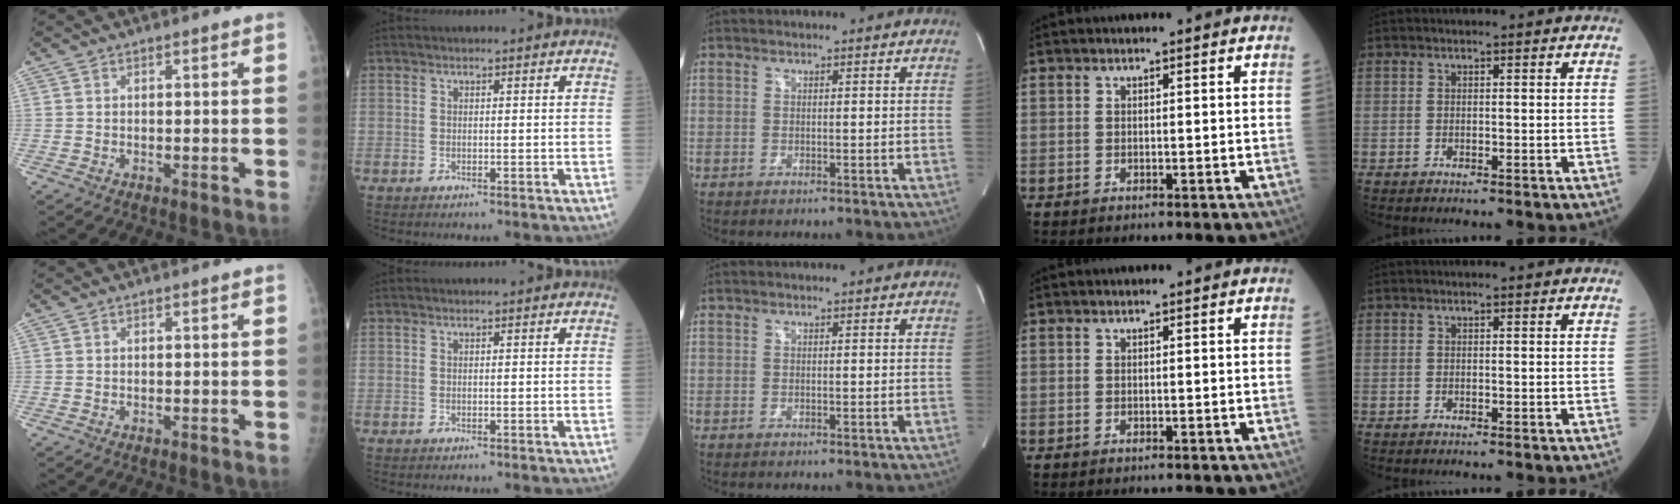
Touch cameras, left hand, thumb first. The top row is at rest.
{}